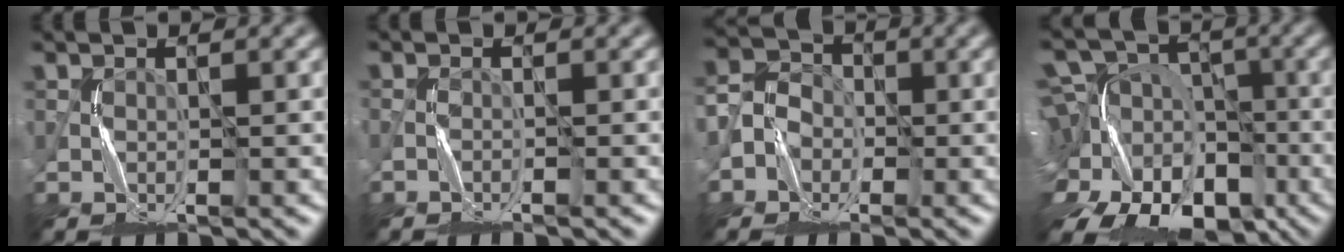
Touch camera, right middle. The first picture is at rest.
{"total": 0.9, "force": [-0.9, -0.1, 0.0], "torque": [0.002, 0.002, -0.018]}
{"total": 2.5, "force": [-1.4, 2.0, 0.1], "torque": [0.009, 0.009, -0.033]}
{"total": 18.6, "force": [-8.3, 13.8, 9.4], "torque": [-0.203, -0.011, -0.146]}